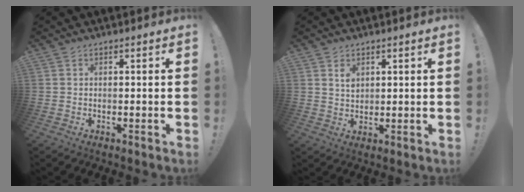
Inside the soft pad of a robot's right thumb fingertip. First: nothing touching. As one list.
[{"total": 3.3, "force": [1.9, 2.0, 1.7], "torque": [-0.019, -0.011, 0.032]}]